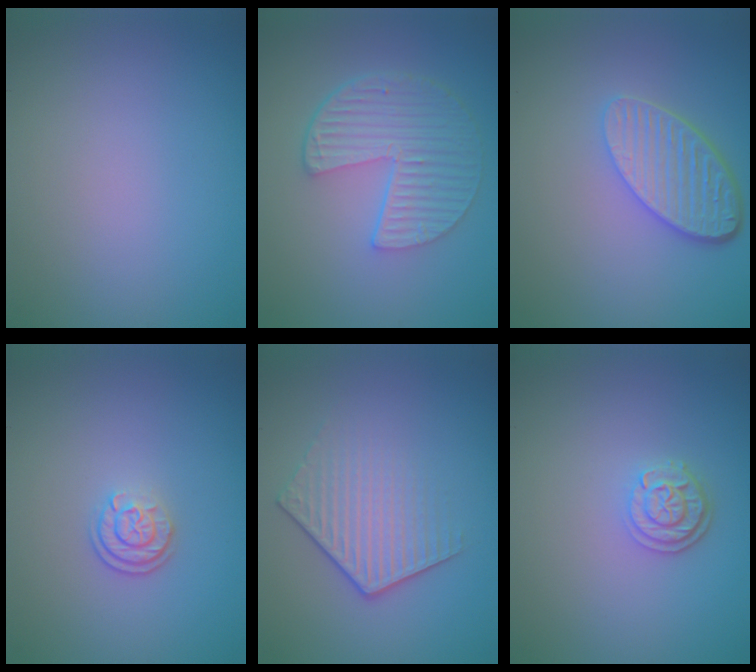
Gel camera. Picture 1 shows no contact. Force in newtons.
{"total": 5.8, "press": 4.2, "slide": 3.9}
{"total": 5.3, "press": 3.9, "slide": 3.7}
{"total": 2.2, "press": 1.8, "slide": 1.3}
{"total": 4.3, "press": 3.0, "slide": 3.0}
{"total": 2.6, "press": 2.2, "slide": 1.4}